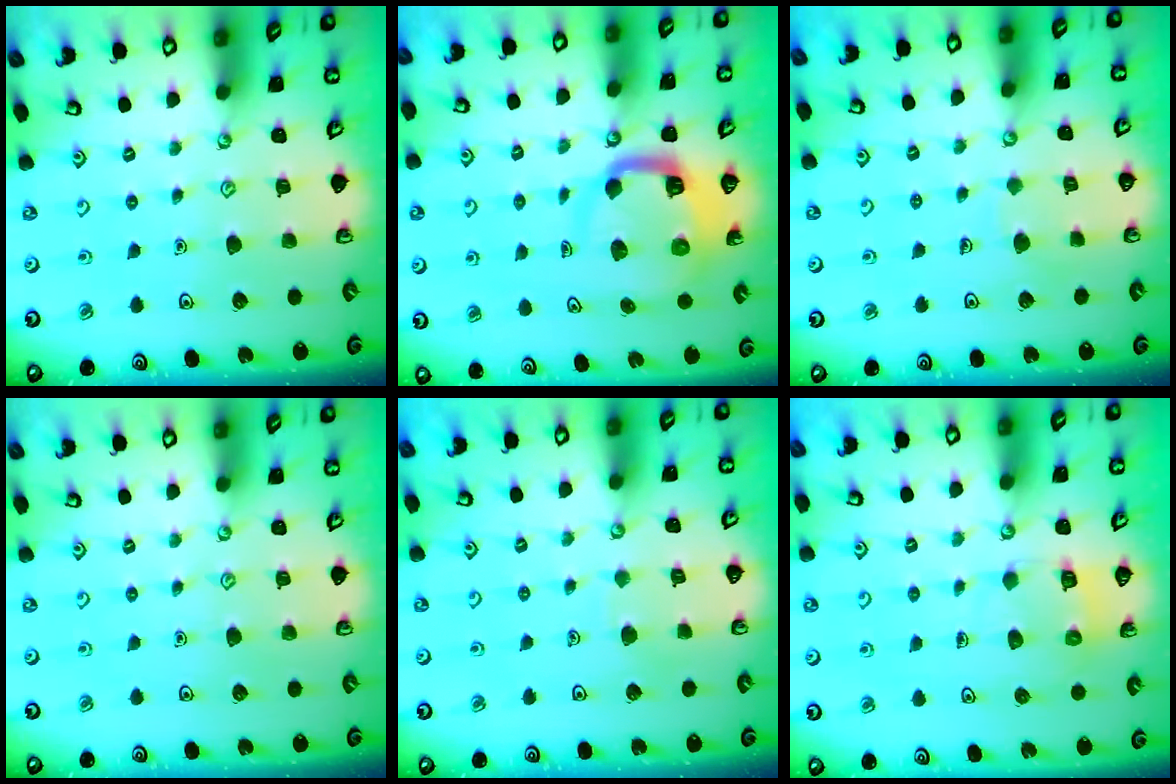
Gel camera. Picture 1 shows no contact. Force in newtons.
{"total": 7.8, "press": 7.7, "slide": 1.0}
{"total": 3.8, "press": 3.7, "slide": 0.3}
{"total": 0.0}
{"total": 2.3, "press": 2.3, "slide": 0.1}
{"total": 6.3, "press": 6.3, "slide": 0.5}